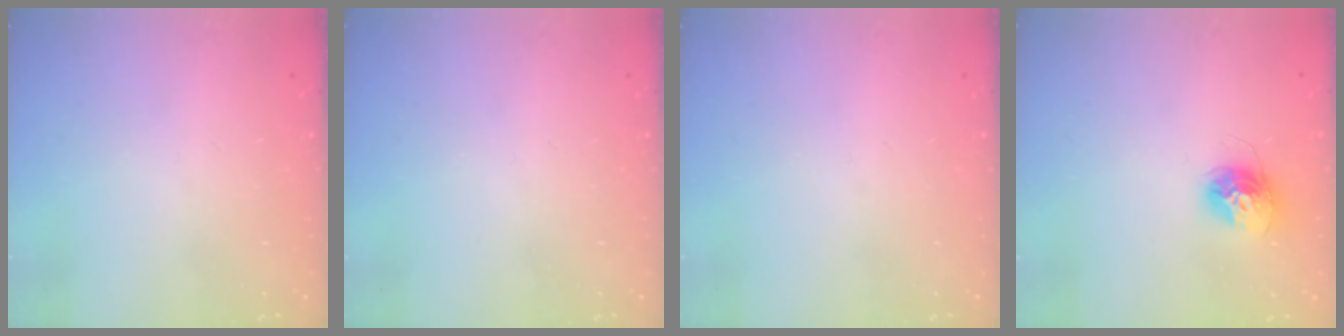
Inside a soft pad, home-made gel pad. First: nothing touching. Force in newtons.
{"total": 0.0}
{"total": 0.0}
{"total": 12.1, "press": 12.1, "slide": 1.1}